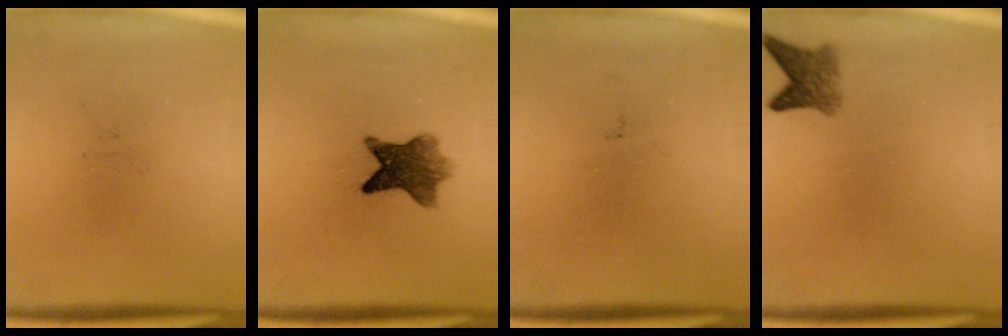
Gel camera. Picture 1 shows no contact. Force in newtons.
{"total": 7.2}
{"total": 0.0}
{"total": 3.3}